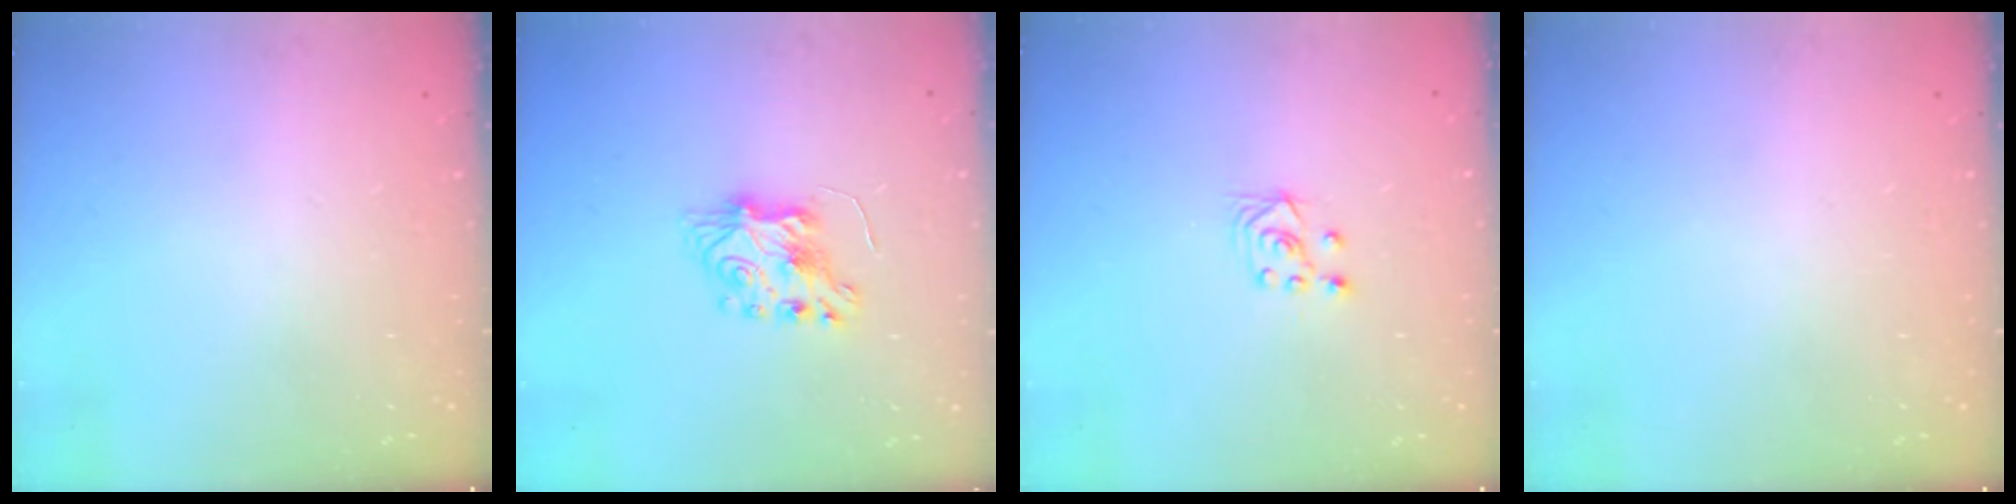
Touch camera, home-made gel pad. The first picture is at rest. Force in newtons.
{"total": 6.9, "press": 6.9, "slide": 0.4}
{"total": 2.6, "press": 2.5, "slide": 1.0}
{"total": 0.0}